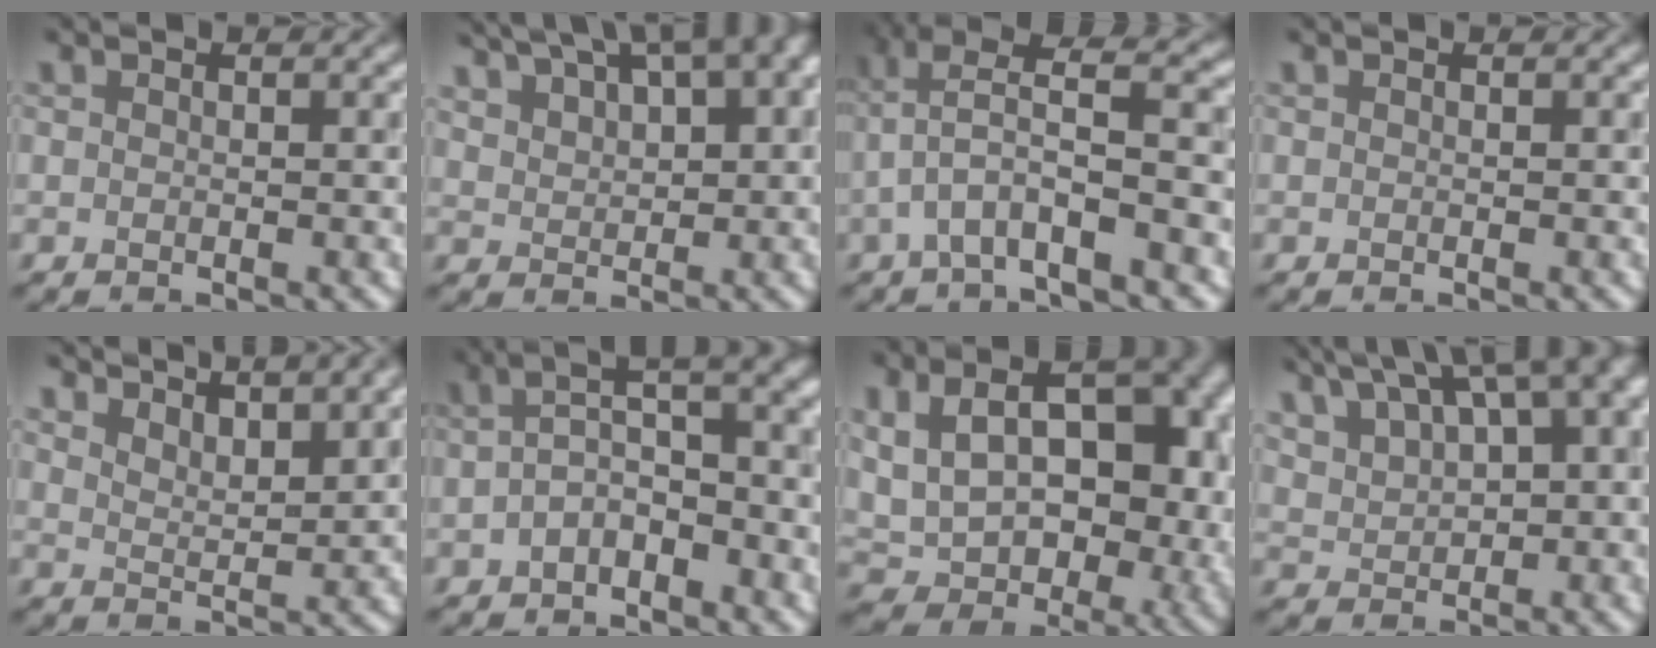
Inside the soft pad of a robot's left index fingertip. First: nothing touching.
{"total": 10.6, "force": [6.8, 4.1, 7.1], "torque": [-0.162, 0.035, 0.139]}
{"total": 5.1, "force": [-2.2, 0.0, 4.5], "torque": [-0.110, 0.008, -0.010]}
{"total": 0.0}
{"total": 6.2, "force": [5.5, 0.7, 2.7], "torque": [-0.039, 0.011, 0.087]}
{"total": 4.4, "force": [-0.5, 1.4, 4.1], "torque": [-0.093, 0.007, 0.016]}
{"total": 12.0, "force": [1.3, 7.8, 9.0], "torque": [-0.148, -0.014, 0.080]}
{"total": 14.0, "force": [7.5, 6.6, 9.7], "torque": [-0.207, 0.037, 0.162]}